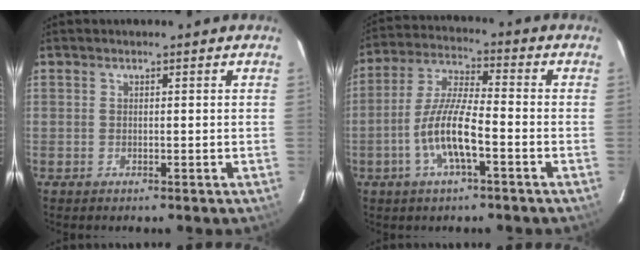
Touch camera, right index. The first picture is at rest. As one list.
[{"total": 10.4, "force": [-4.0, 2.1, 9.4], "torque": [-0.196, 0.000, -0.078]}]